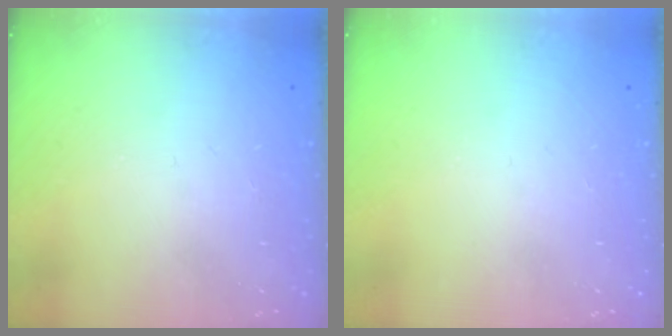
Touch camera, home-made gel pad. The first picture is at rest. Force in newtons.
{"total": 0.0}